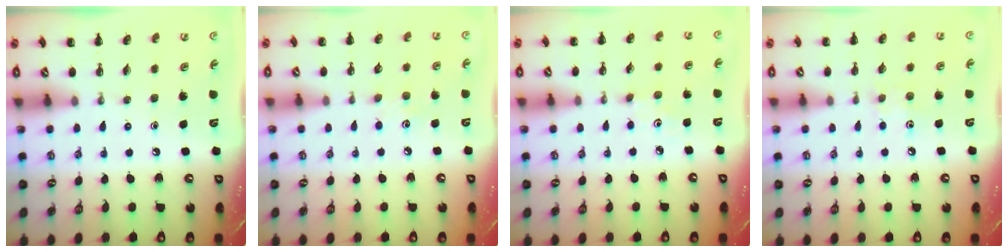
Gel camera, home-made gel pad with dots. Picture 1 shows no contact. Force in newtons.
{"total": 5.0, "press": 4.8, "slide": 1.3}
{"total": 2.2, "press": 2.1, "slide": 0.7}
{"total": 5.6, "press": 5.5, "slide": 1.3}